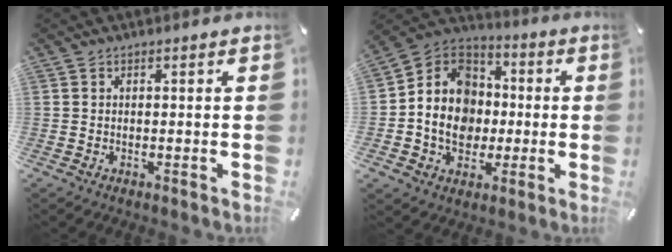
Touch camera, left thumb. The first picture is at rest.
{"total": 13.4, "force": [-2.7, 11.7, 5.8], "torque": [-0.139, 0.015, -0.048]}